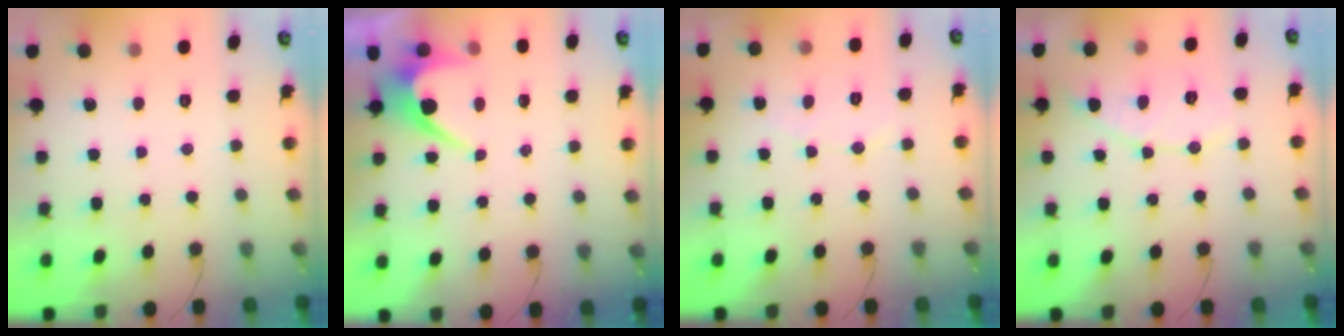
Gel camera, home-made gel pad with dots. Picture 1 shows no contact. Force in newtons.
{"total": 5.6, "press": 5.6, "slide": 0.3}
{"total": 3.0, "press": 2.9, "slide": 0.3}
{"total": 6.9, "press": 6.9, "slide": 0.3}